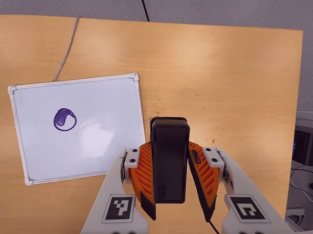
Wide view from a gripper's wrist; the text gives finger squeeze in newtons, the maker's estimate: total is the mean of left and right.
{"total": 4.4, "left": 3.7, "right": 5.1}